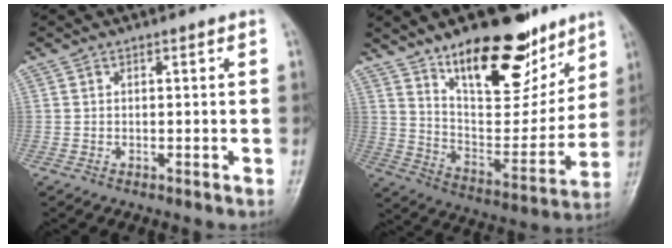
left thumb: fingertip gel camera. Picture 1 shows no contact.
{"total": 23.0, "force": [14.8, 10.0, 14.6], "torque": [-0.165, -0.079, 0.242]}